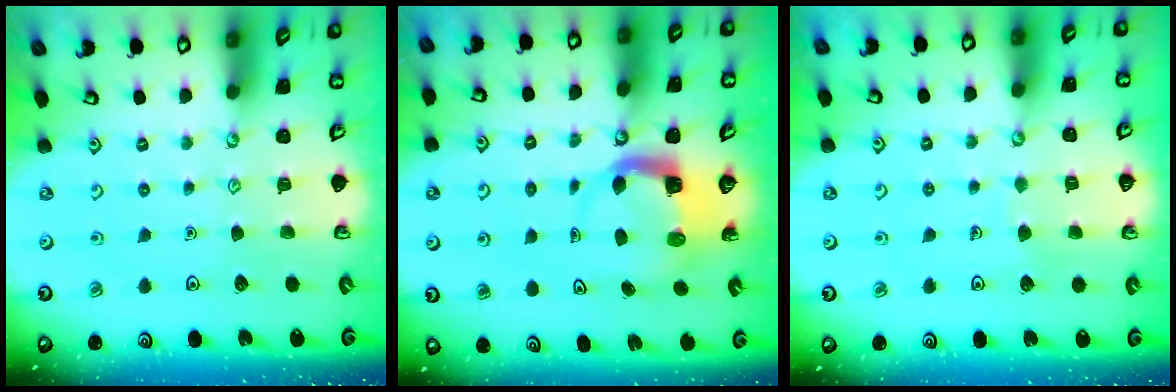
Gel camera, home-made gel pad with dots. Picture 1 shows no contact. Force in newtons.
{"total": 4.8, "press": 4.8, "slide": 0.4}
{"total": 3.4, "press": 3.4, "slide": 0.0}